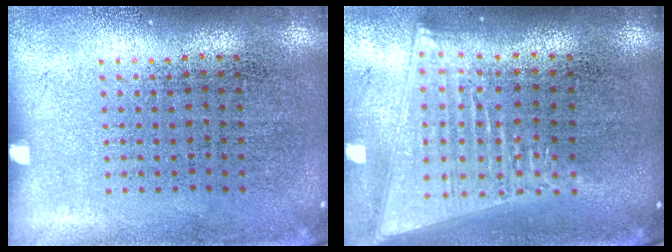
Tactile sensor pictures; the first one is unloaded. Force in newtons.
{"total": 2.0, "press": 1.7, "slide": 1.1}